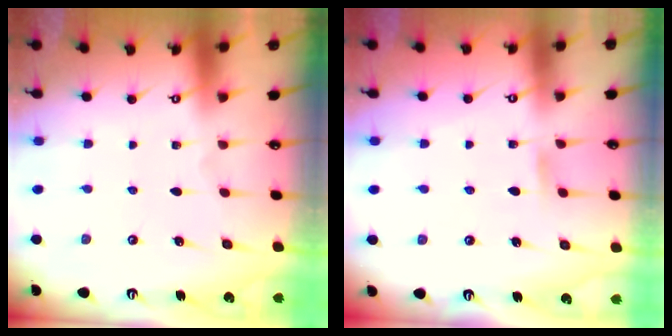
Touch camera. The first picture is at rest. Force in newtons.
{"total": 4.2, "press": 4.2, "slide": 0.3}